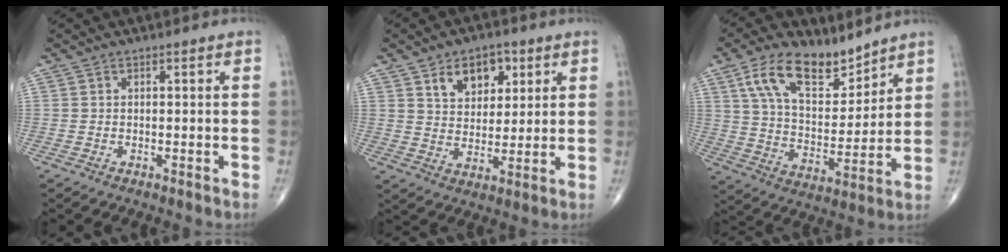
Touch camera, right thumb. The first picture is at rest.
{"total": 9.5, "force": [4.5, 6.1, 5.7], "torque": [-0.053, -0.021, 0.075]}
{"total": 15.0, "force": [9.7, 7.3, 8.8], "torque": [-0.127, -0.050, 0.183]}